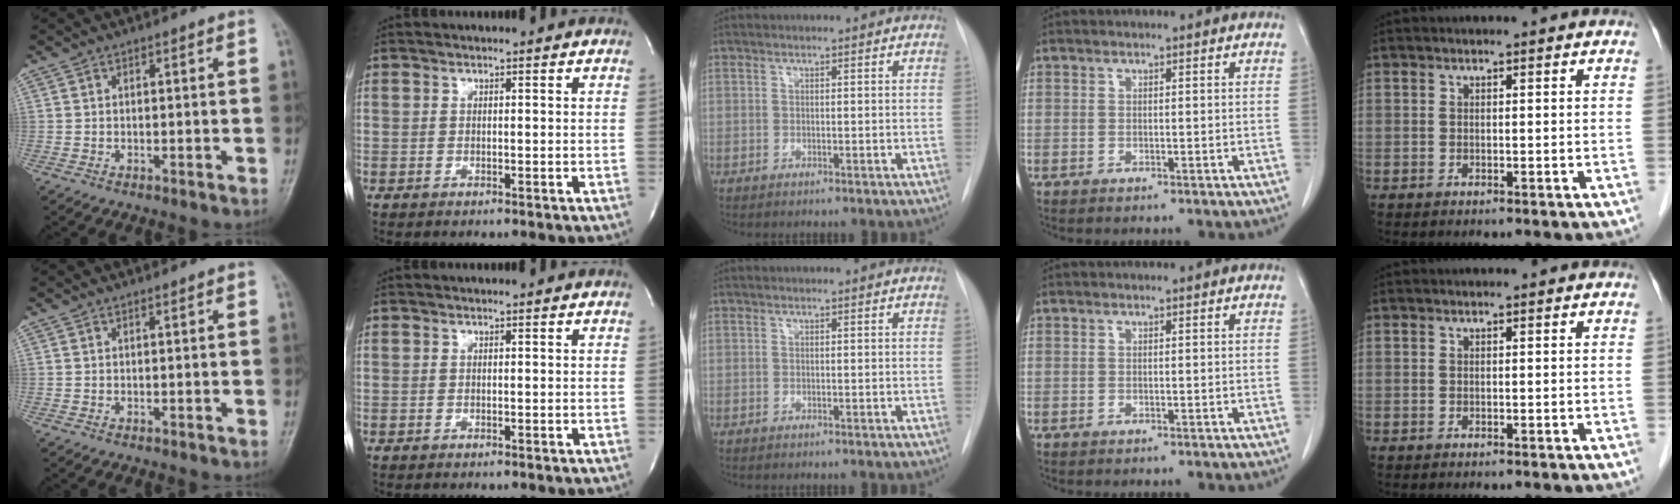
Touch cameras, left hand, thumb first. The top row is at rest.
{}